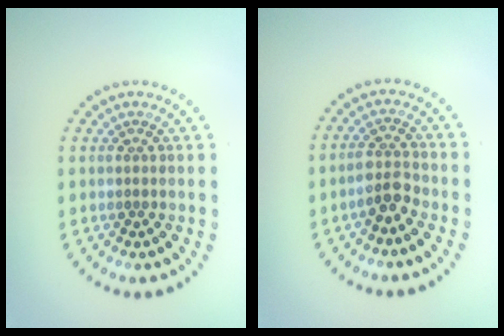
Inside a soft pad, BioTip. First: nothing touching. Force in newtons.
{"total": 2.5, "press": 2.3, "slide": 0.9}